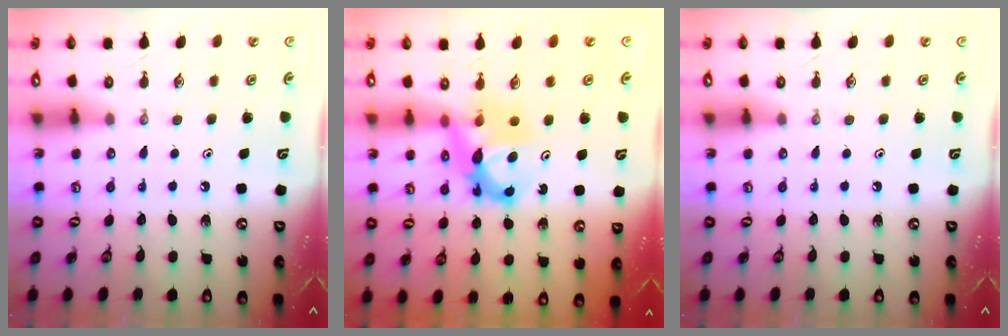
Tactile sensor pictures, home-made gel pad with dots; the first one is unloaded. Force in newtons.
{"total": 7.5, "press": 7.5, "slide": 0.3}
{"total": 0.0}